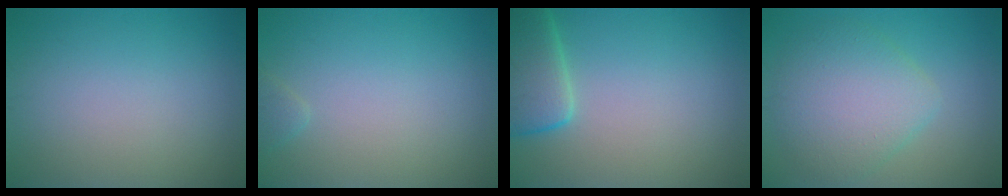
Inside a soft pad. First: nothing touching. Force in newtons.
{"total": 0.8, "press": 0.8, "slide": 0.1}
{"total": 4.8, "press": 4.7, "slide": 0.5}
{"total": 5.7, "press": 5.7, "slide": 0.2}